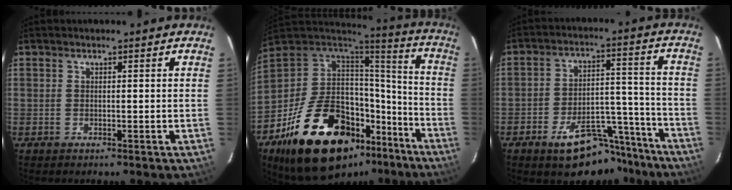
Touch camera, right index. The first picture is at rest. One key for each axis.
{"total": 32.5, "fx": -18.5, "fy": 16.1, "fz": 21.3, "tx": -0.388, "ty": -0.005, "tz": -0.268}
{"total": 14.4, "fx": -11.1, "fy": 6.2, "fz": 6.9, "tx": -0.112, "ty": 0.038, "tz": -0.144}